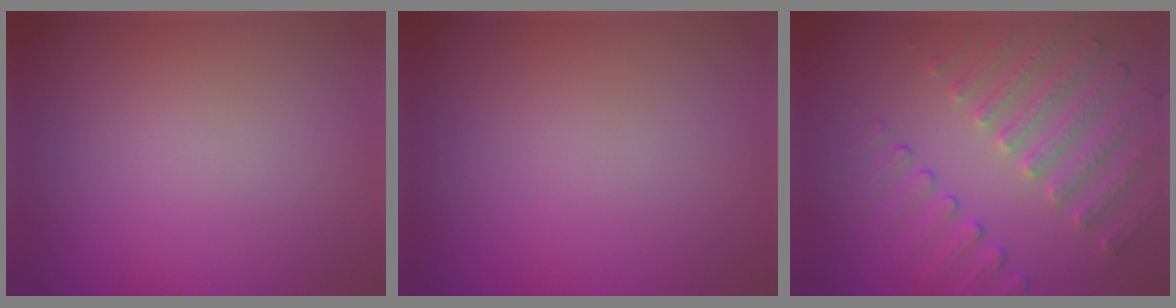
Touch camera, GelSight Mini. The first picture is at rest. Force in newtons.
{"total": 0.0}
{"total": 5.1, "press": 3.8, "slide": 3.3}